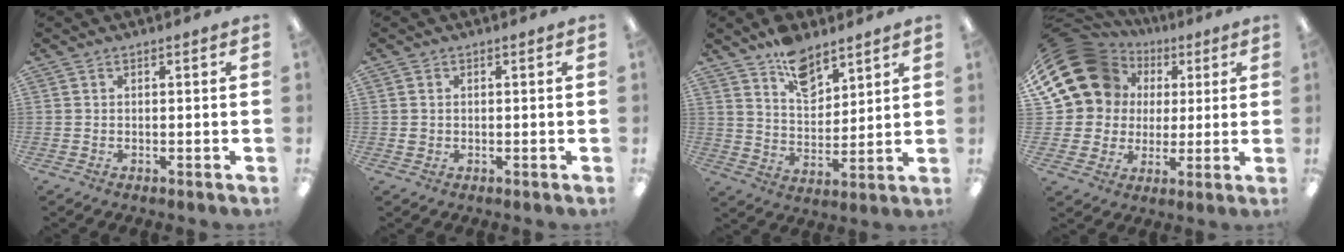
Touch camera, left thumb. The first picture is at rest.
{"total": 0.9, "force": [0.0, 0.9, 0.2], "torque": [-0.005, 0.005, -0.002]}
{"total": 10.1, "force": [7.5, 5.2, 4.3], "torque": [-0.061, -0.046, 0.135]}
{"total": 20.2, "force": [7.3, 16.7, 8.7], "torque": [-0.188, -0.029, 0.153]}